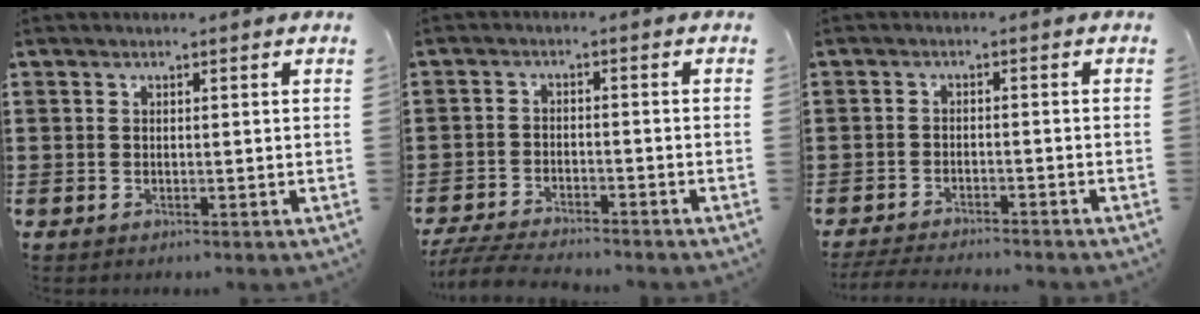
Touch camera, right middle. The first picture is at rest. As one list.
[{"total": 4.6, "force": [-4.5, 0.2, 1.2], "torque": [-0.033, -0.008, -0.091]}, {"total": 3.1, "force": [-3.0, -0.1, 0.7], "torque": [-0.019, -0.005, -0.063]}]